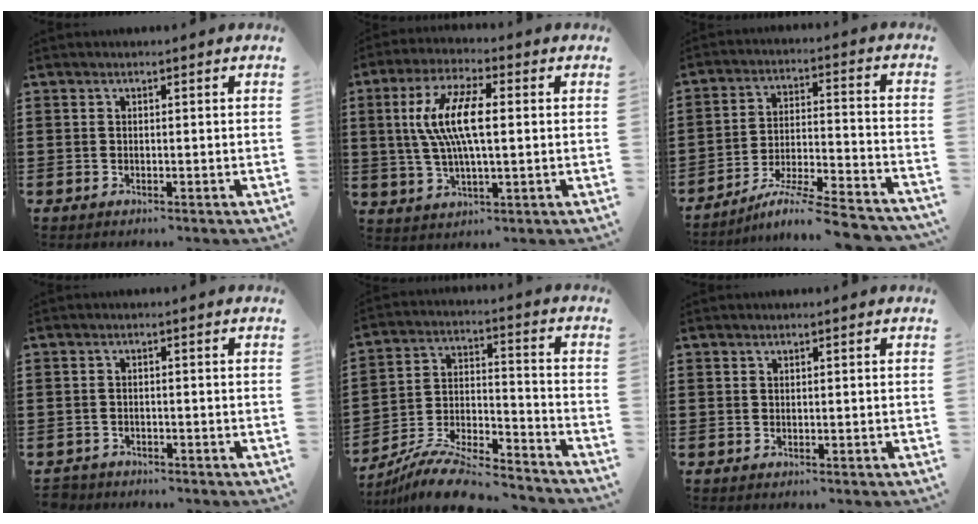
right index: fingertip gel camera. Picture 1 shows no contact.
{"total": 9.9, "force": [1.1, 3.2, 9.2], "torque": [-0.201, 0.004, 0.010]}
{"total": 7.8, "force": [-6.8, -0.1, 3.8], "torque": [-0.060, -0.003, -0.134]}
{"total": 1.4, "force": [-1.3, 0.4, -0.1], "torque": [-0.004, 0.002, -0.030]}
{"total": 11.4, "force": [-10.4, 1.5, 4.5], "torque": [-0.081, 0.026, -0.204]}
{"total": 0.0}